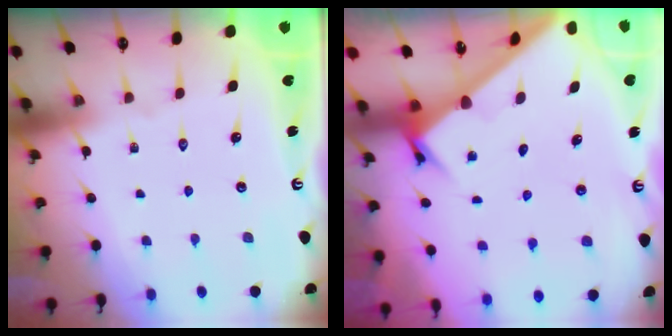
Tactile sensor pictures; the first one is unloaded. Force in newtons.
{"total": 2.5, "press": 2.5, "slide": 0.3}